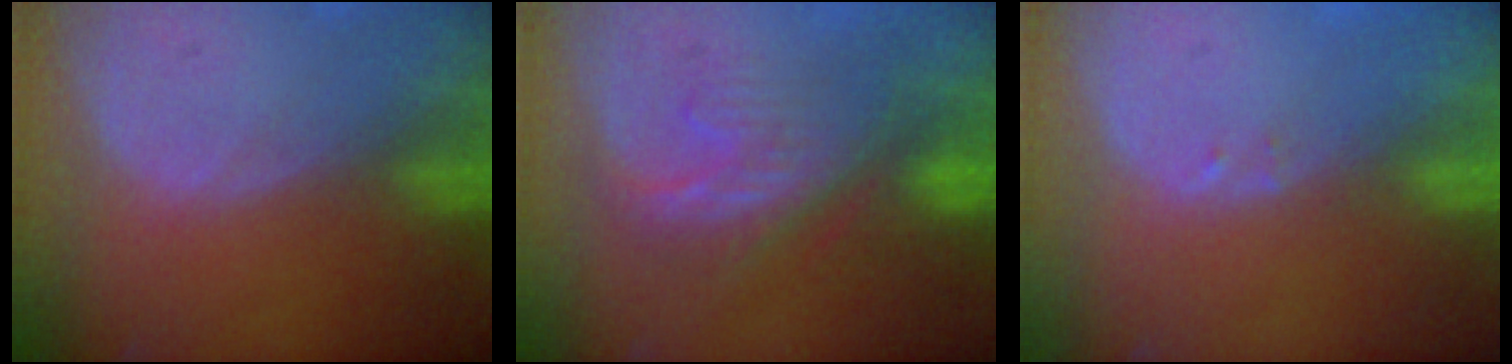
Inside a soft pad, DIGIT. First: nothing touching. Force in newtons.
{"total": 8.0, "press": 7.9, "slide": 1.5}
{"total": 0.6, "press": 0.6, "slide": 0.2}